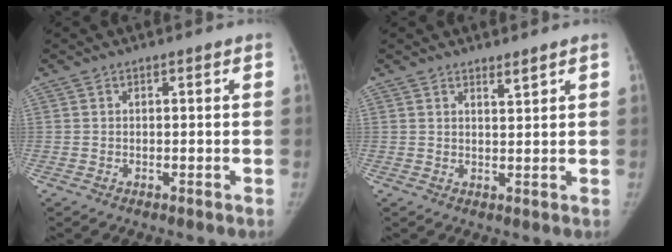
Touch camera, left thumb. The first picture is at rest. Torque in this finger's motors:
{"motor_torque": [0.32, -0.14, 0.30, -0.48, 0.06]}